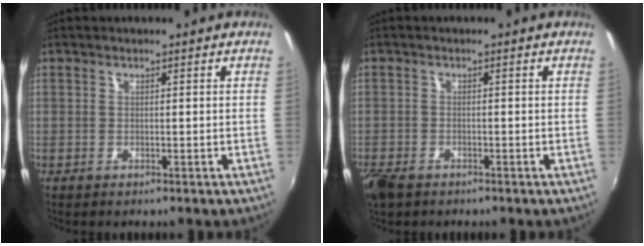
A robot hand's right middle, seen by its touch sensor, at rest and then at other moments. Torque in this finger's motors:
{"motor_torque": [0.14, -0.13, 0.00, 0.01]}